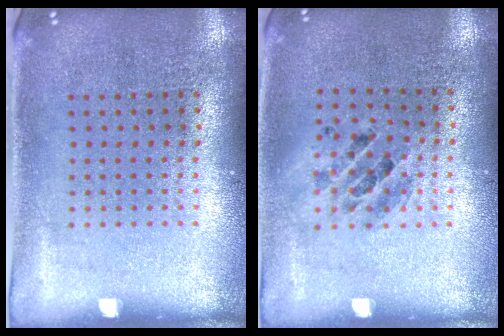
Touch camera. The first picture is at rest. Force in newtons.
{"total": 1.2, "press": 1.1, "slide": 0.4}